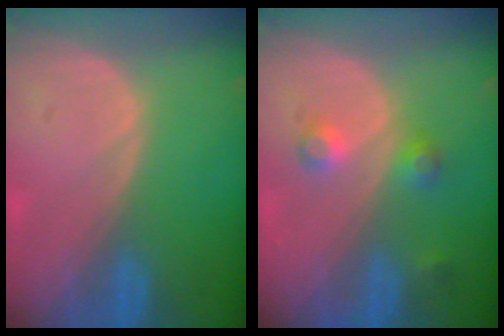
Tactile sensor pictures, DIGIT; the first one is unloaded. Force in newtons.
{"total": 3.6, "press": 3.4, "slide": 1.1}